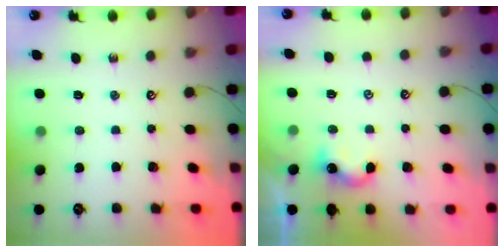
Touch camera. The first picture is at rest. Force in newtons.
{"total": 1.8, "press": 1.8, "slide": 0.3}